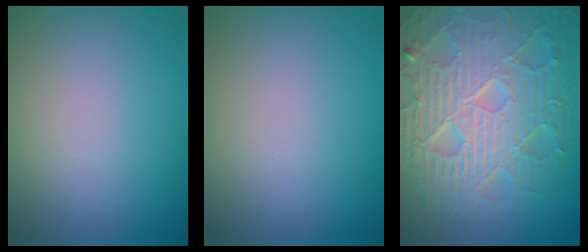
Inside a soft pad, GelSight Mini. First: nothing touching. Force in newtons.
{"total": 0.0}
{"total": 10.9, "press": 6.9, "slide": 8.5}